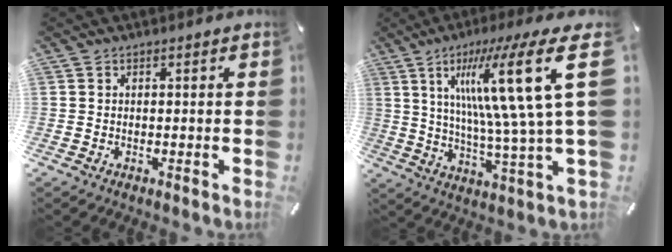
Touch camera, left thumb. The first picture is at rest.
{"total": 27.3, "force": [8.1, 5.5, 25.5], "torque": [-0.426, -0.035, 0.113]}